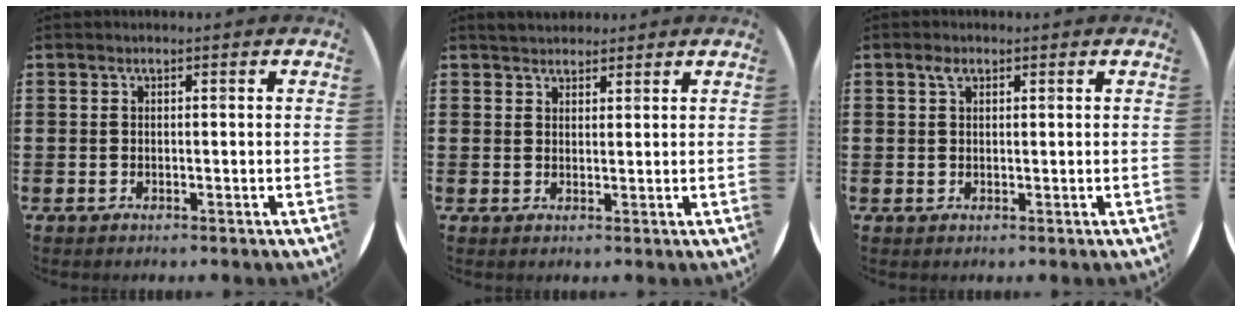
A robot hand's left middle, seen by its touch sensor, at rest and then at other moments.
{"total": 2.4, "force": [2.3, 0.6, 0.0], "torque": [0.004, -0.003, 0.044]}
{"total": 1.5, "force": [0.9, 1.0, 0.7], "torque": [-0.009, 0.001, 0.016]}